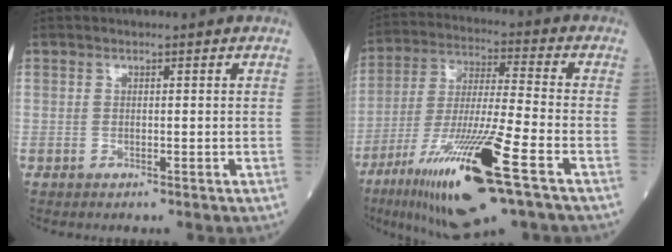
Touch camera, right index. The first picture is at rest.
{"total": 19.3, "force": [-9.8, 1.1, 16.6], "torque": [-0.317, -0.047, -0.174]}